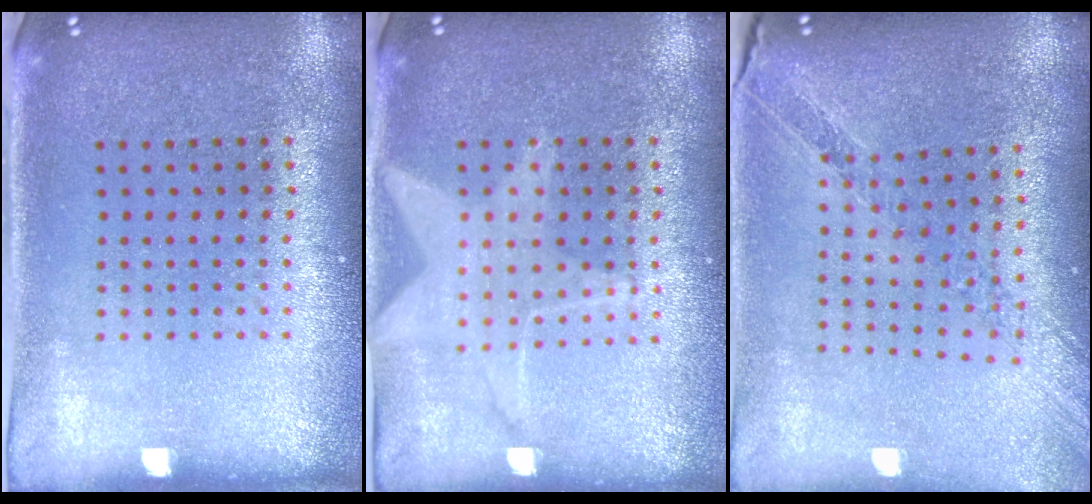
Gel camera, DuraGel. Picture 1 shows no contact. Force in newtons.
{"total": 1.4, "press": 1.4, "slide": 0.1}
{"total": 1.1, "press": 1.1, "slide": 0.1}